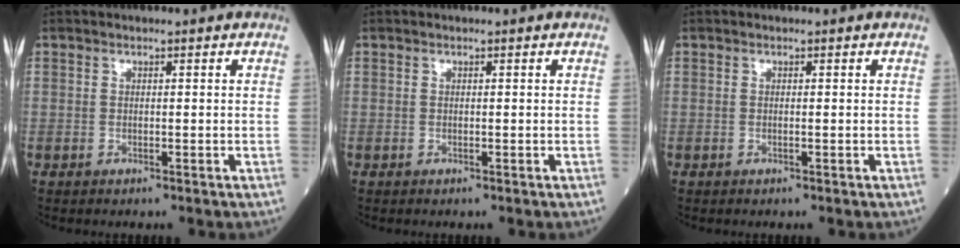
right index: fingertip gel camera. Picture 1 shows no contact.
{"total": 0.0}
{"total": 0.0}